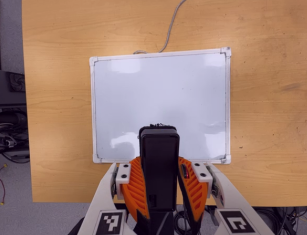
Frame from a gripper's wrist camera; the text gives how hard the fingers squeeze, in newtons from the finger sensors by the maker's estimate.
{"total": 7.4, "left": 5.8, "right": 9.1}